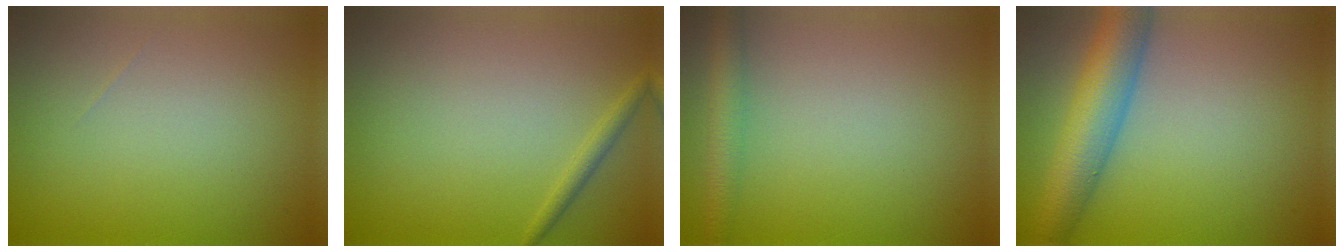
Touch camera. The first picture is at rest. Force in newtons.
{"total": 1.2, "press": 1.2, "slide": 0.1}
{"total": 3.0, "press": 3.0, "slide": 0.1}
{"total": 7.5, "press": 7.5, "slide": 0.4}